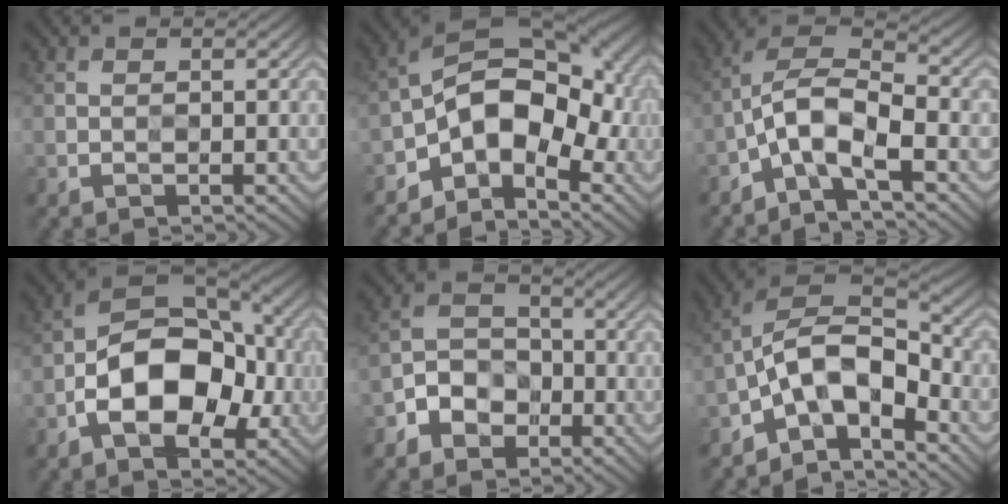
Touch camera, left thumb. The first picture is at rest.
{"total": 11.9, "force": [-3.8, 7.1, 8.7], "torque": [-0.121, -0.003, -0.079]}
{"total": 7.9, "force": [-3.7, 3.0, 6.2], "torque": [-0.120, 0.011, -0.085]}
{"total": 12.3, "force": [-3.1, 7.1, 9.5], "torque": [-0.158, -0.008, -0.062]}
{"total": 4.8, "force": [-2.7, 3.6, 1.9], "torque": [-0.033, 0.003, -0.065]}
{"total": 11.1, "force": [-5.7, 5.1, 8.0], "torque": [-0.133, 0.000, -0.123]}